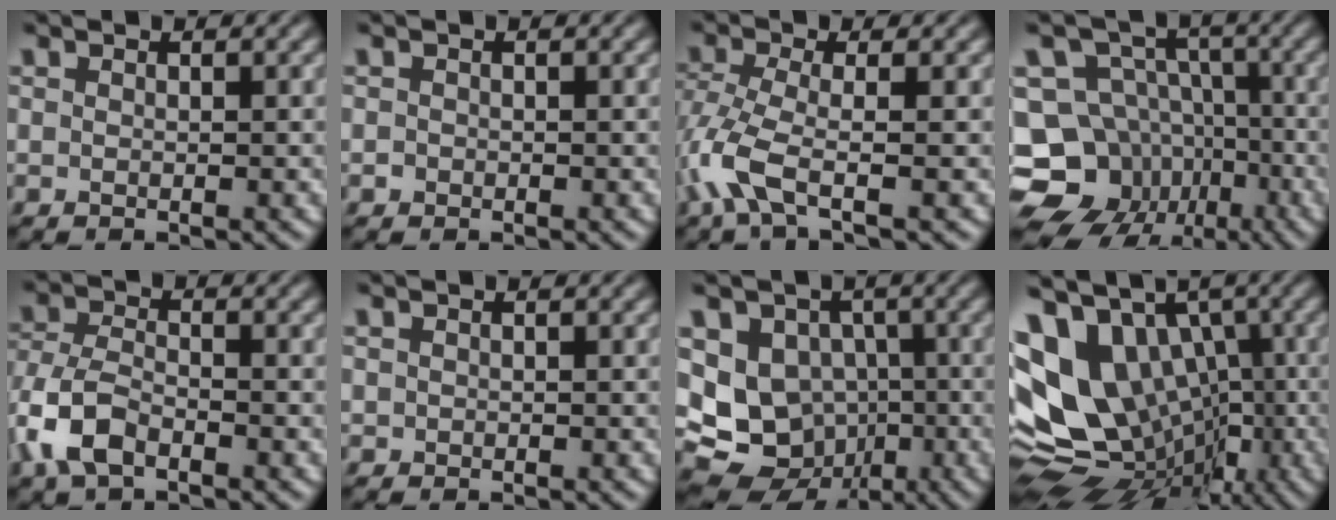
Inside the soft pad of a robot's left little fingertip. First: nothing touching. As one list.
[{"total": 0.5, "force": [-0.1, 0.5, 0.1], "torque": [0.006, 0.000, -0.002]}, {"total": 4.4, "force": [-2.1, 0.9, 3.7], "torque": [-0.101, -0.002, -0.052]}, {"total": 14.9, "force": [-7.3, 12.0, 4.9], "torque": [-0.094, -0.019, -0.123]}, {"total": 4.2, "force": [-2.5, 2.1, 2.6], "torque": [-0.062, 0.002, -0.057]}, {"total": 0.0}, {"total": 9.0, "force": [-1.7, 7.7, 4.3], "torque": [-0.053, -0.010, -0.041]}, {"total": 14.0, "force": [0.6, 10.6, 9.0], "torque": [-0.151, 0.002, 0.029]}]